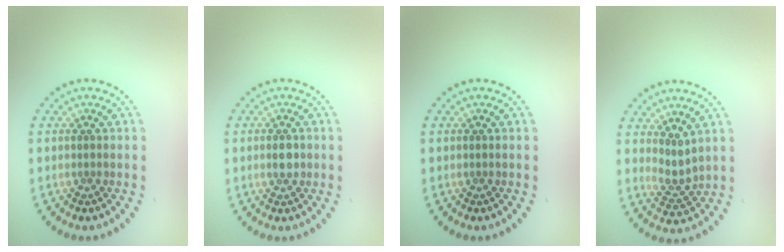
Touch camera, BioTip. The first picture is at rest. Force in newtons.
{"total": 1.6, "press": 1.6, "slide": 0.2}
{"total": 0.0}
{"total": 2.2, "press": 1.7, "slide": 1.4}